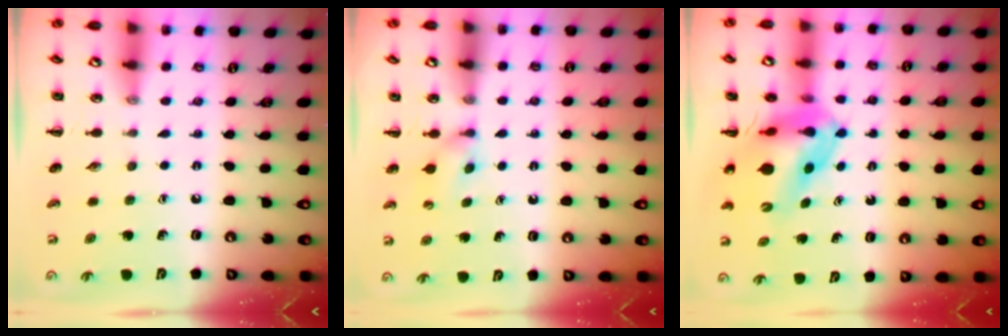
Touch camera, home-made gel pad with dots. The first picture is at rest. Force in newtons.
{"total": 5.1, "press": 4.9, "slide": 1.6}
{"total": 11.5, "press": 11.0, "slide": 3.5}